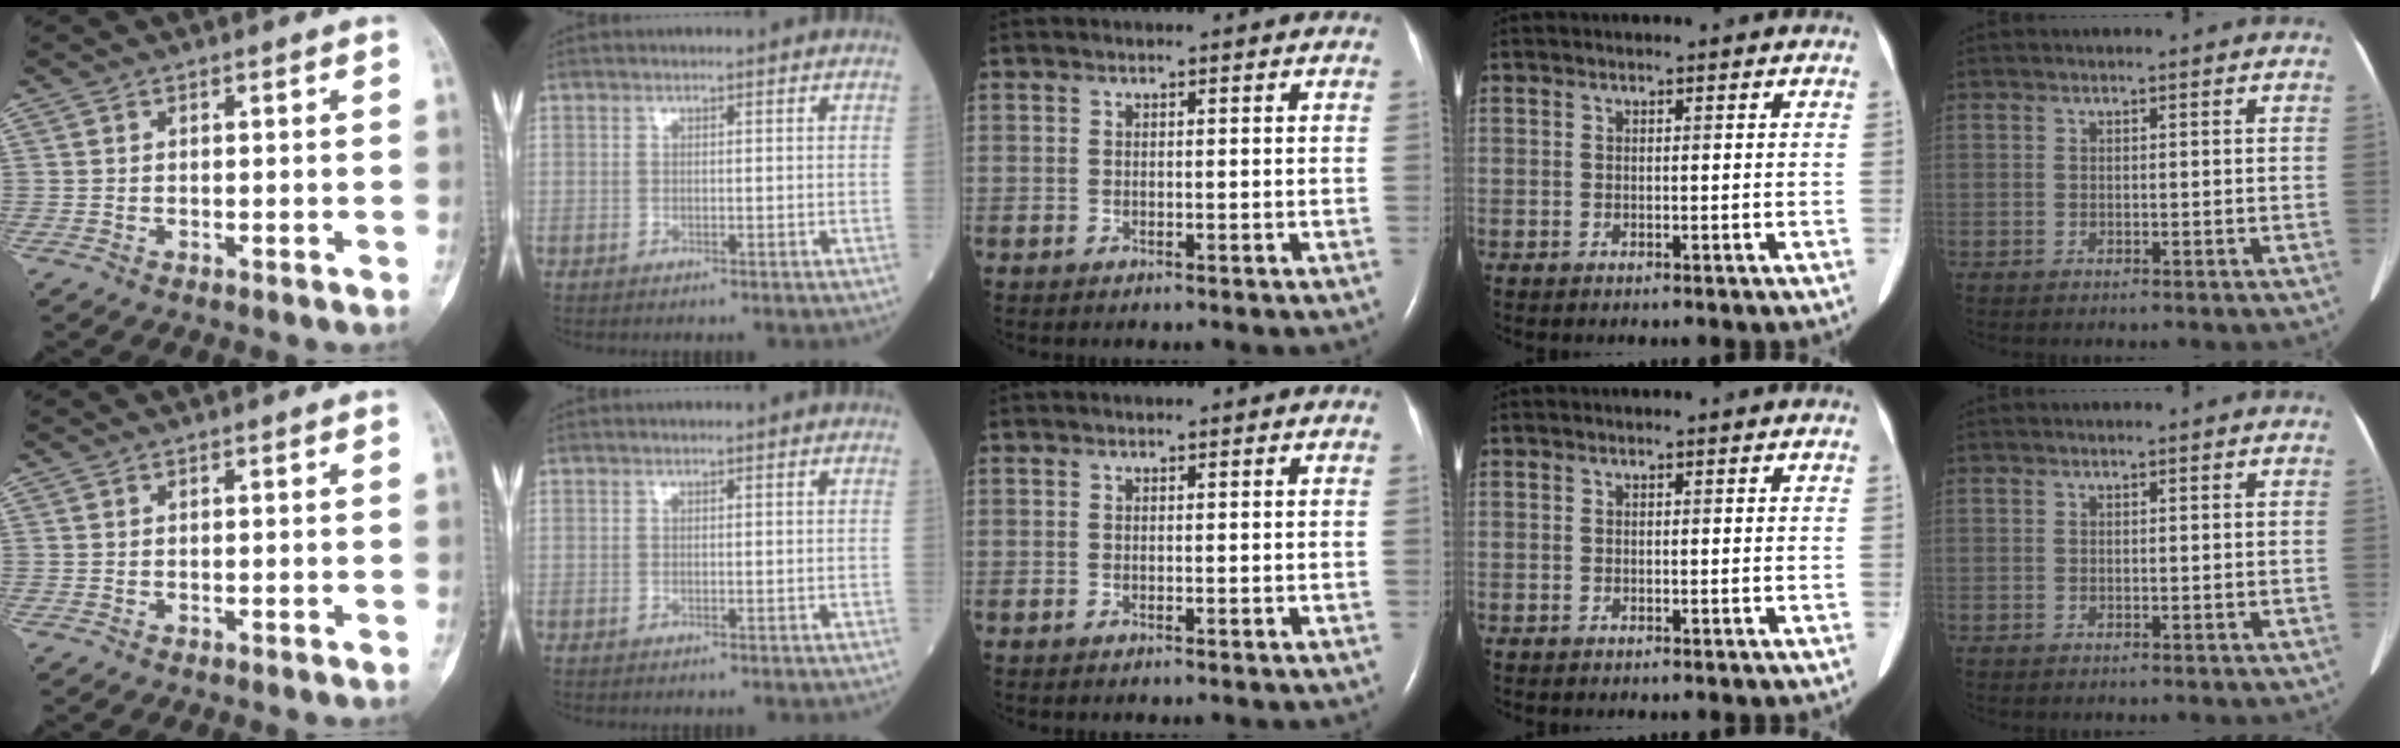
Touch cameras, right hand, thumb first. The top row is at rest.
{}